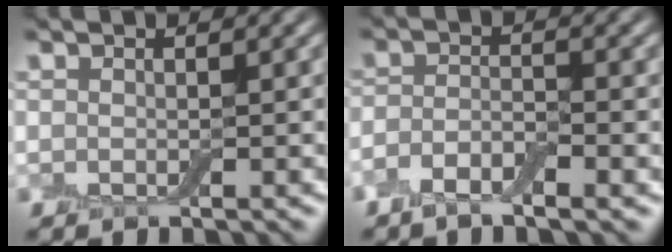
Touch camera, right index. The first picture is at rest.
{"total": 3.1, "force": [-1.8, 0.9, 2.3], "torque": [-0.047, -0.003, -0.040]}